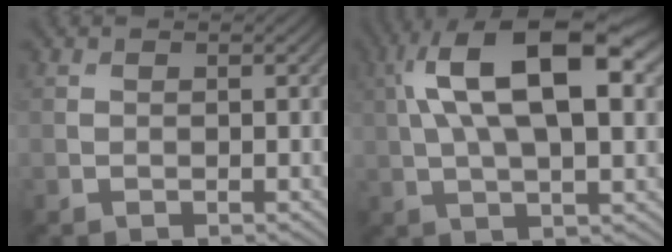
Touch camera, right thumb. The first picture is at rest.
{"total": 15.3, "force": [4.0, 6.4, 13.4], "torque": [-0.237, 0.023, 0.058]}